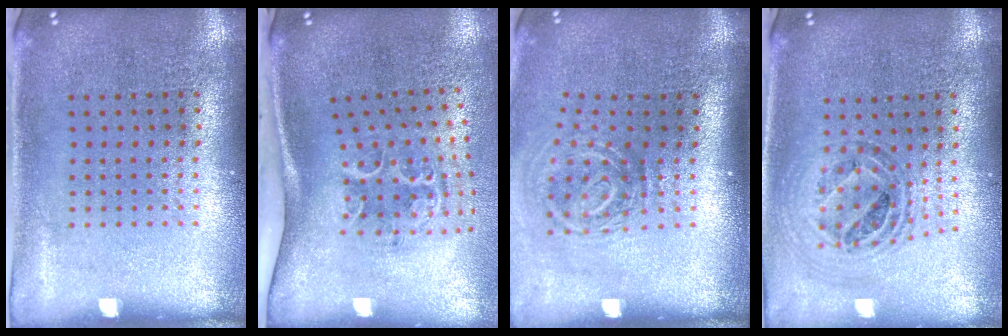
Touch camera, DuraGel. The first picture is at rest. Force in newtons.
{"total": 1.7, "press": 1.3, "slide": 1.1}
{"total": 1.9, "press": 1.2, "slide": 1.5}
{"total": 1.0, "press": 1.0, "slide": 0.3}